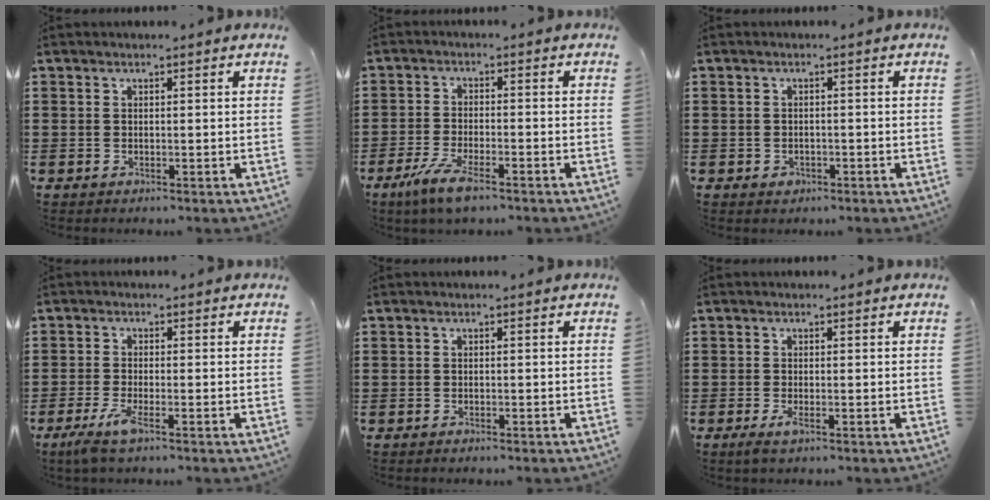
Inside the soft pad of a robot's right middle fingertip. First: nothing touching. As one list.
[{"total": 5.7, "force": [-3.9, 1.0, 4.0], "torque": [-0.092, -0.014, -0.073]}, {"total": 0.9, "force": [-0.6, 0.6, 0.3], "torque": [-0.010, -0.003, -0.011]}, {"total": 3.6, "force": [-2.0, 0.3, 3.0], "torque": [-0.070, -0.011, -0.040]}, {"total": 0.7, "force": [-0.7, 0.0, 0.0], "torque": [-0.004, -0.002, -0.014]}, {"total": 1.9, "force": [-0.8, 0.3, 1.7], "torque": [-0.043, -0.009, -0.017]}]